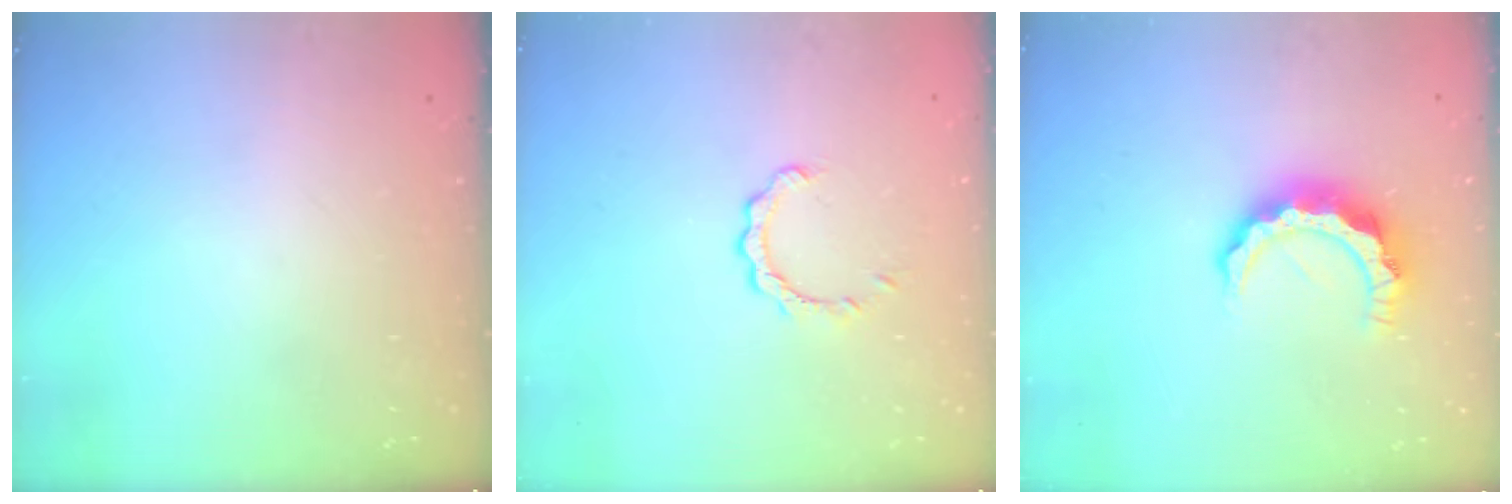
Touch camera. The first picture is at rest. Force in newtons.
{"total": 2.5, "press": 2.5, "slide": 0.3}
{"total": 9.2, "press": 9.2, "slide": 1.2}